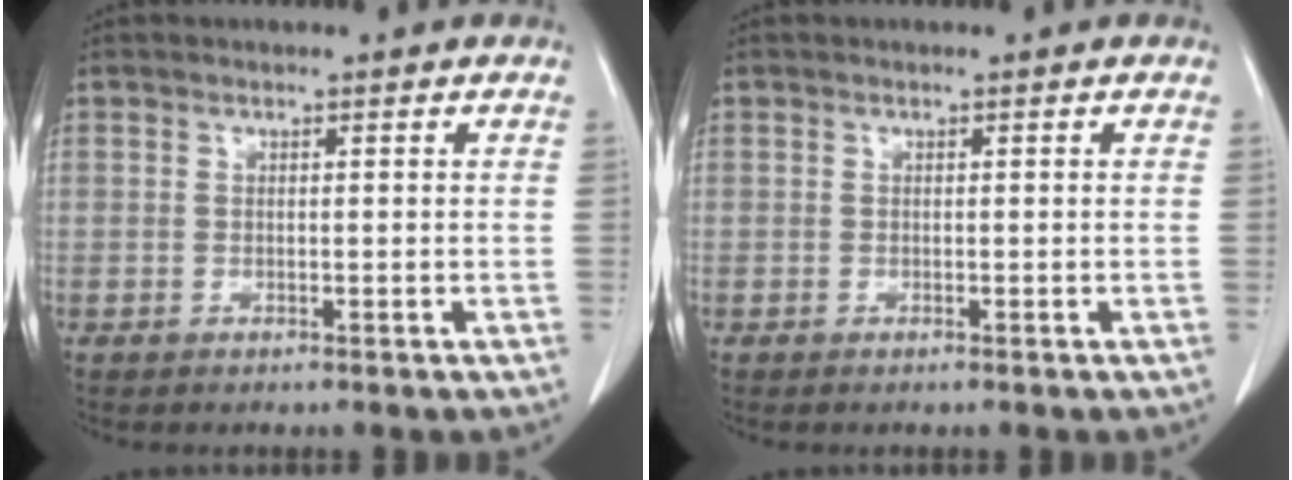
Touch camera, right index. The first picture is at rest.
{"total": 0.0}